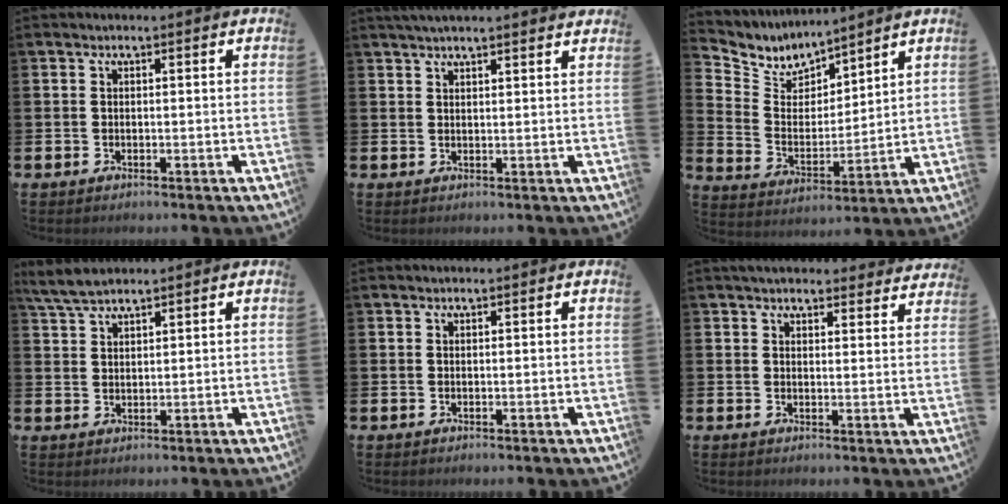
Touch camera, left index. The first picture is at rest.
{"total": 2.8, "force": [2.7, 0.0, 0.7], "torque": [-0.013, -0.006, 0.048]}
{"total": 5.9, "force": [5.5, 2.1, 0.4], "torque": [-0.046, -0.044, 0.093]}
{"total": 4.0, "force": [3.7, 0.7, 1.5], "torque": [-0.043, -0.005, 0.069]}
{"total": 0.0}
{"total": 4.3, "force": [4.2, 0.7, 0.5], "torque": [-0.004, -0.023, 0.075]}